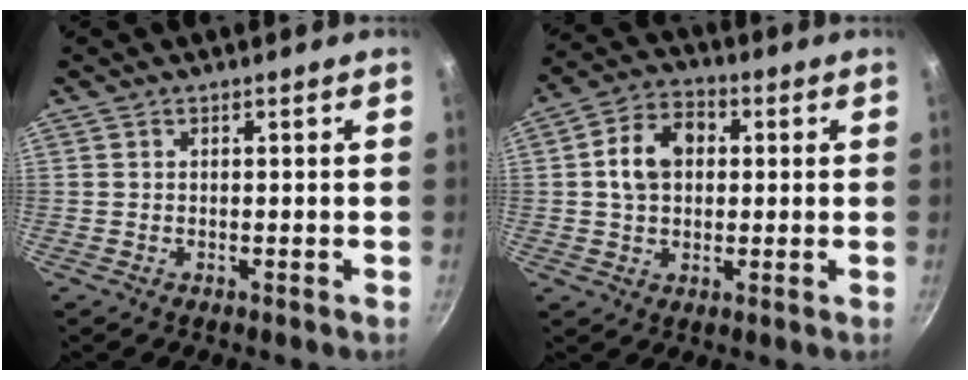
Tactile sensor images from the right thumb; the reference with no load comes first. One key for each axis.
{"total": 9.8, "fx": 1.5, "fy": 7.2, "fz": 6.5, "tx": -0.088, "ty": 0.018, "tz": 0.017}